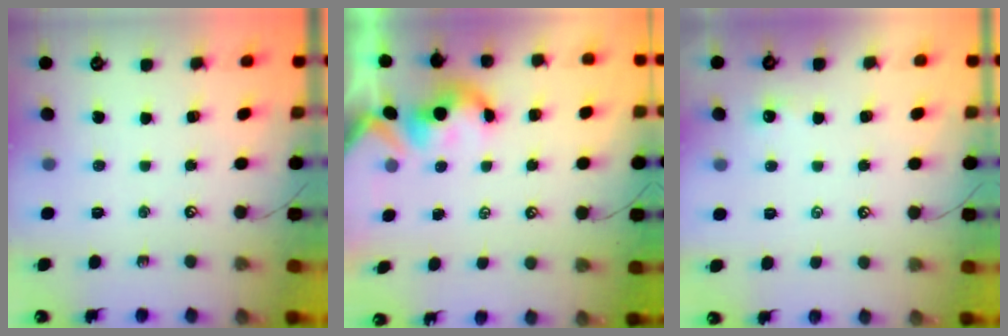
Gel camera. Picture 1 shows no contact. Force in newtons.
{"total": 1.2, "press": 1.2, "slide": 0.1}
{"total": 2.4, "press": 2.3, "slide": 0.3}